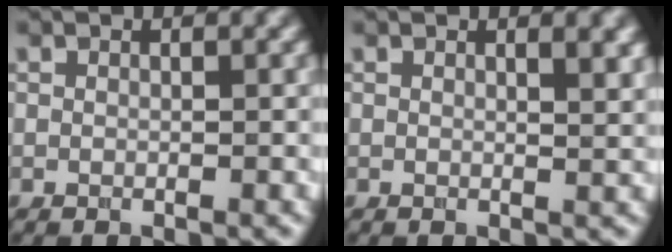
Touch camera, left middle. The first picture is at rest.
{"total": 2.3, "force": [1.1, 0.8, 1.9], "torque": [-0.014, 0.001, 0.015]}